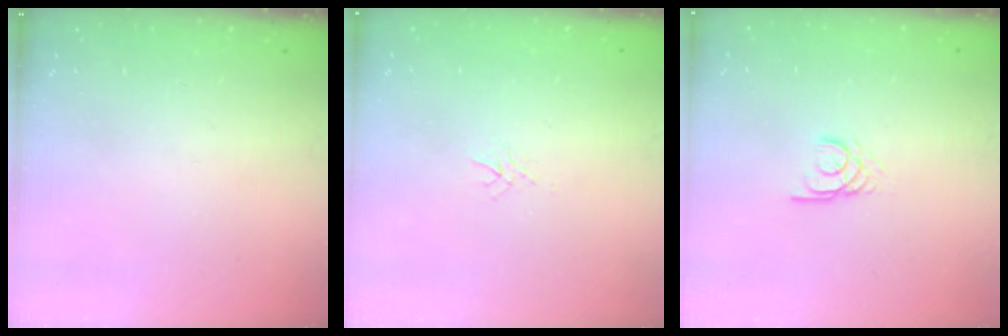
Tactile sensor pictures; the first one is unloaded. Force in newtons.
{"total": 3.3, "press": 3.3, "slide": 0.4}
{"total": 2.1, "press": 2.1, "slide": 0.0}